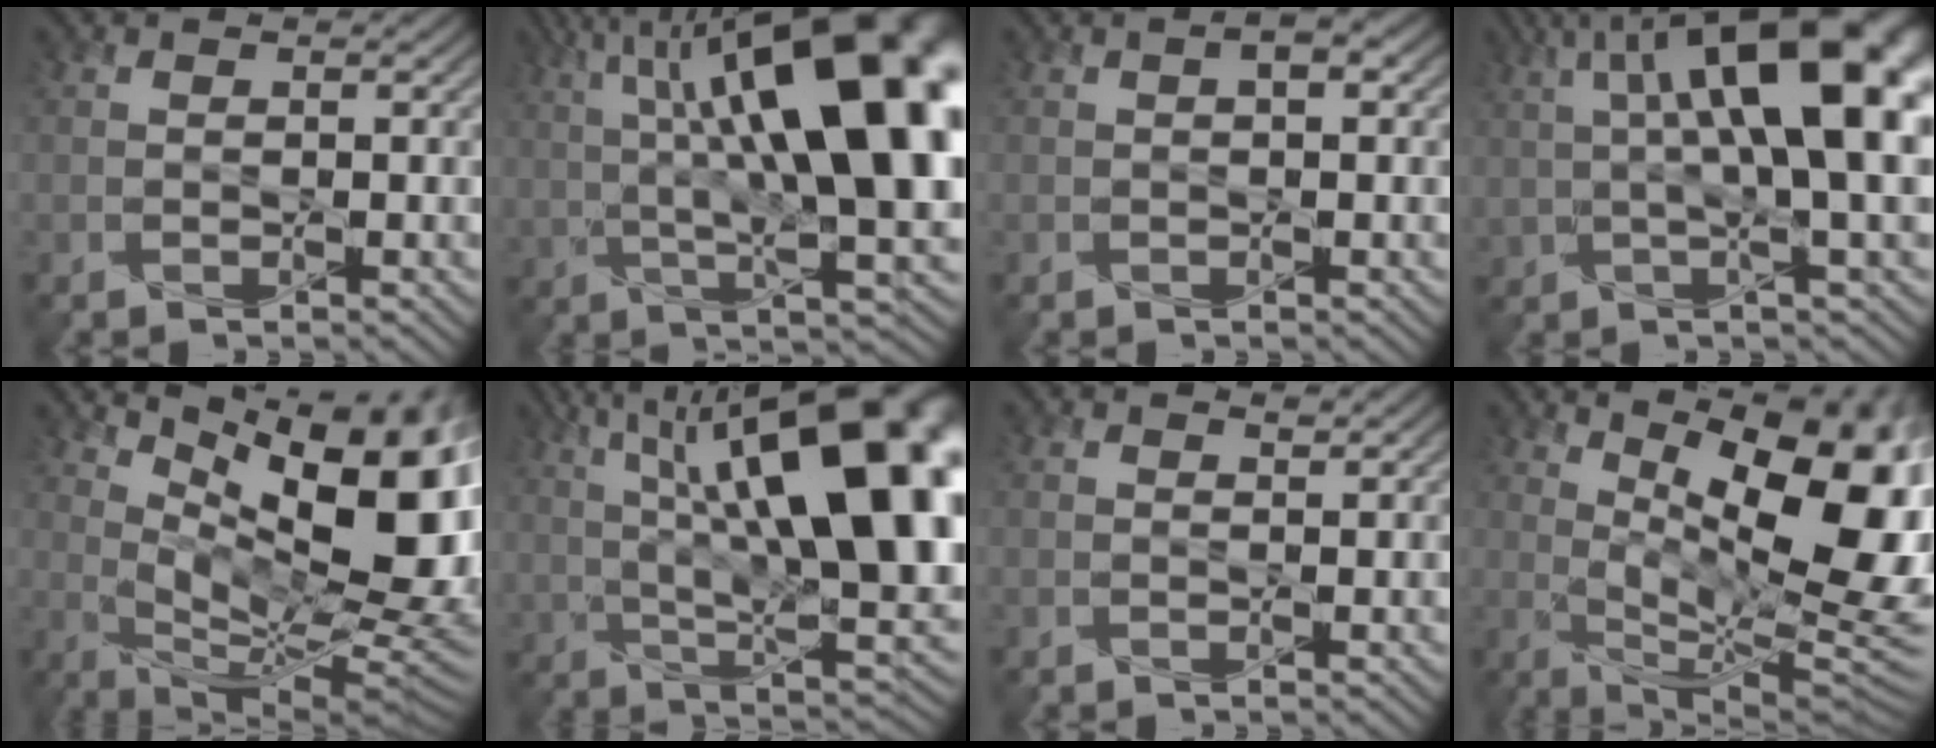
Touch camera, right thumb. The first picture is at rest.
{"total": 21.0, "force": [5.7, 8.1, 18.6], "torque": [-0.284, 0.039, 0.092]}
{"total": 1.6, "force": [0.4, 0.6, 1.4], "torque": [-0.022, 0.004, 0.005]}
{"total": 17.3, "force": [4.3, 5.7, 15.7], "torque": [-0.242, 0.033, 0.068]}
{"total": 16.3, "force": [6.6, 6.3, 13.5], "torque": [-0.218, -0.006, 0.124]}
{"total": 23.0, "force": [7.2, 9.8, 19.5], "torque": [-0.287, 0.043, 0.107]}
{"total": 0.5, "force": [0.5, 0.0, 0.1], "torque": [-0.003, -0.002, 0.010]}
{"total": 18.8, "force": [5.8, 7.3, 16.3], "torque": [-0.229, 0.016, 0.096]}